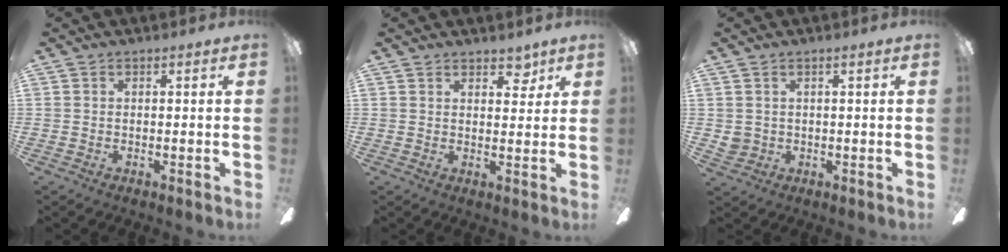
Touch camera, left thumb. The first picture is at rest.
{"total": 3.9, "force": [3.1, 1.9, 1.4], "torque": [-0.002, -0.017, 0.050]}
{"total": 2.4, "force": [0.8, 2.1, 0.7], "torque": [-0.017, 0.005, 0.015]}